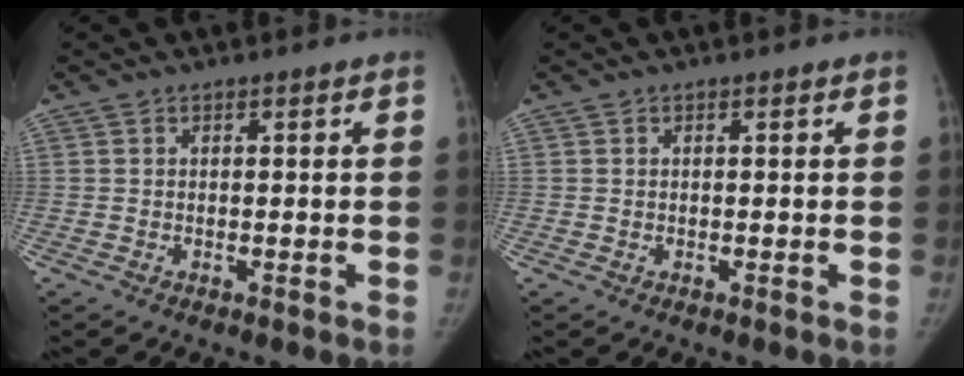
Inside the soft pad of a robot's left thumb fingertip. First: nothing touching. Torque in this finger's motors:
{"motor_torque": [0.73, -0.01, 0.59, 0.03, 0.15]}